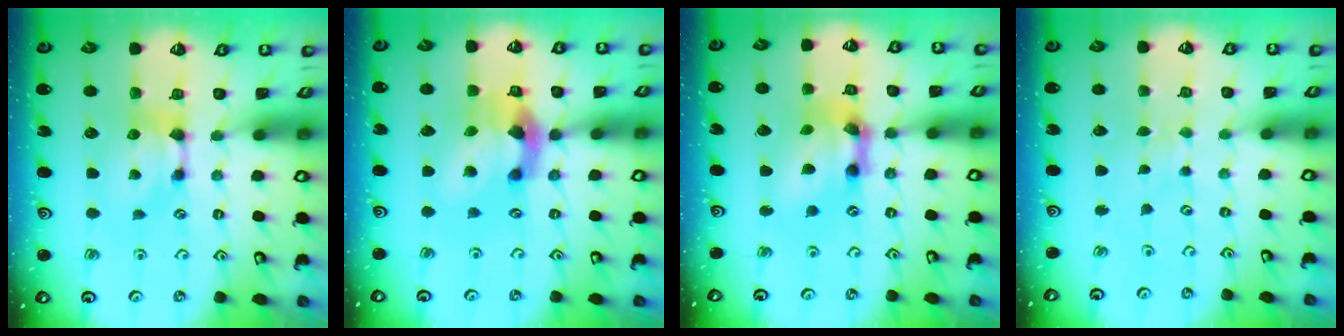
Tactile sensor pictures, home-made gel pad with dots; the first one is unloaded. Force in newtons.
{"total": 6.4, "press": 6.0, "slide": 2.2}
{"total": 8.4, "press": 7.6, "slide": 3.4}
{"total": 4.5, "press": 4.4, "slide": 0.3}